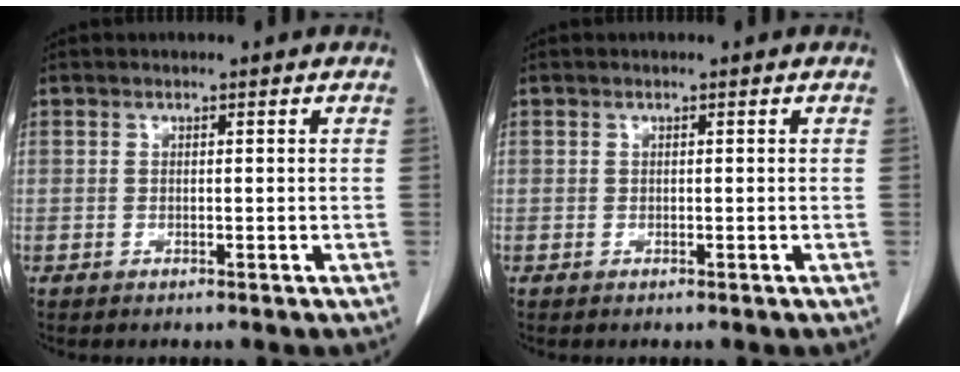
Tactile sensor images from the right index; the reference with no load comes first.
{"total": 0.0}